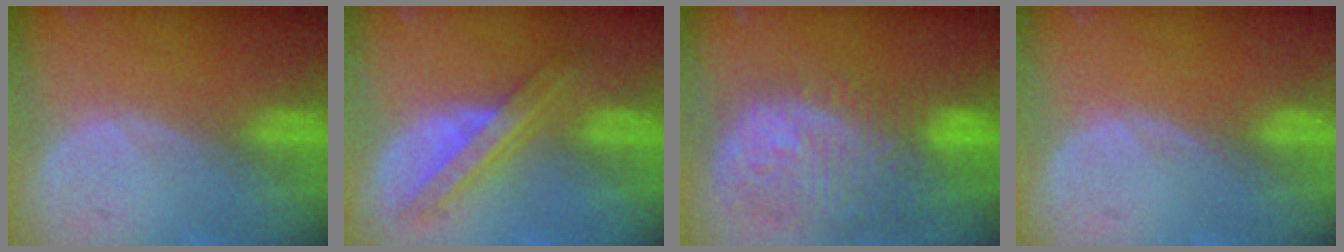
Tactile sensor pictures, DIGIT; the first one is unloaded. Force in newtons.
{"total": 7.1, "press": 6.0, "slide": 3.8}
{"total": 12.0, "press": 10.7, "slide": 5.4}
{"total": 0.0}